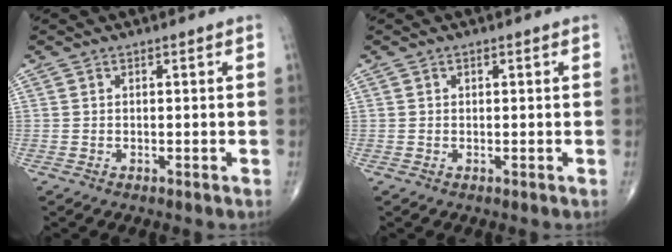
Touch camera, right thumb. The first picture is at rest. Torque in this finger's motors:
{"motor_torque": [-0.55, 0.10, 0.08, 0.20, 0.02]}